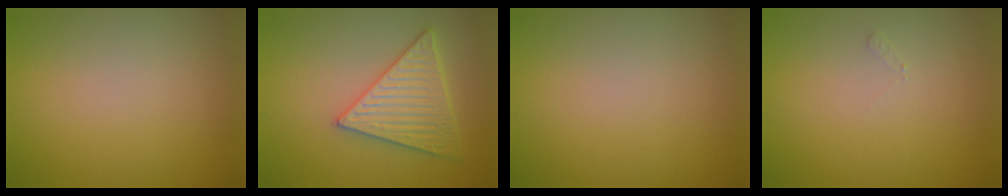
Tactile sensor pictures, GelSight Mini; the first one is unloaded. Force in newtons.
{"total": 4.6, "press": 4.2, "slide": 1.9}
{"total": 0.0}
{"total": 0.5, "press": 0.5, "slide": 0.2}